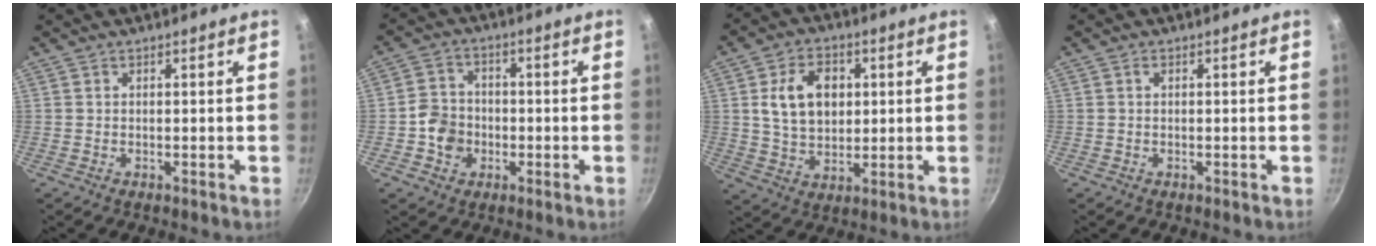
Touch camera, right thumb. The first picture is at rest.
{"total": 6.9, "force": [-1.6, 5.9, 3.1], "torque": [-0.031, 0.019, -0.033]}
{"total": 11.6, "force": [2.5, 8.1, 7.9], "torque": [-0.110, -0.005, 0.048]}
{"total": 0.5, "force": [0.1, 0.3, 0.4], "torque": [-0.006, 0.001, 0.001]}